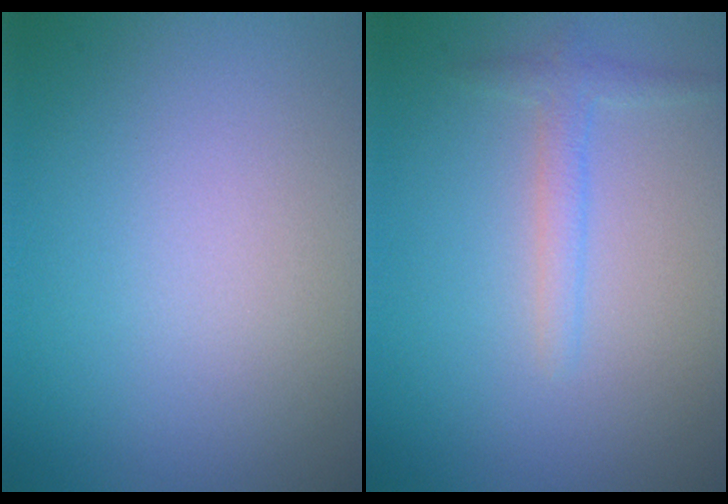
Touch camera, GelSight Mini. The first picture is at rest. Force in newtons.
{"total": 1.6, "press": 1.6, "slide": 0.1}